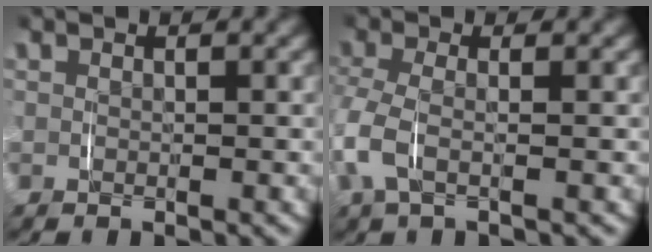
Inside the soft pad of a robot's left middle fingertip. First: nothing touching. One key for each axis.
{"total": 4.1, "fx": -0.8, "fy": 2.3, "fz": 3.3, "tx": -0.104, "ty": -0.010, "tz": -0.012}